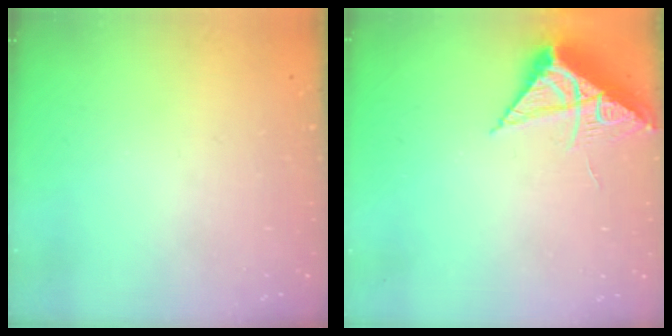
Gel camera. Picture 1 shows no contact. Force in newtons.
{"total": 8.3, "press": 8.3, "slide": 0.3}